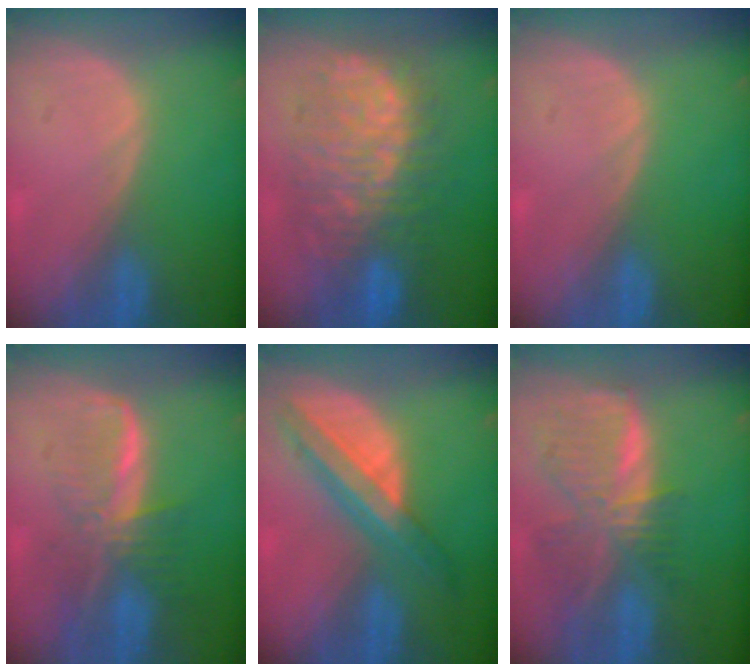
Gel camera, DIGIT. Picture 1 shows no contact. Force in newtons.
{"total": 12.3, "press": 12.2, "slide": 1.5}
{"total": 0.0}
{"total": 7.6, "press": 6.7, "slide": 3.6}
{"total": 8.1, "press": 6.9, "slide": 4.3}
{"total": 8.9, "press": 7.7, "slide": 4.5}